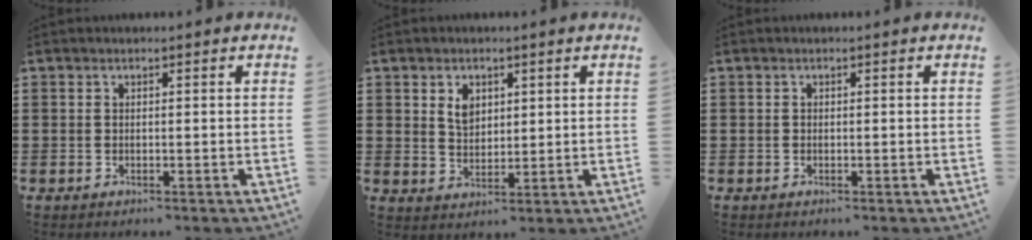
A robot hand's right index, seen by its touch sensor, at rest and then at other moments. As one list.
[{"total": 3.4, "force": [1.6, 2.3, 2.0], "torque": [-0.048, 0.008, 0.028]}, {"total": 0.0}]